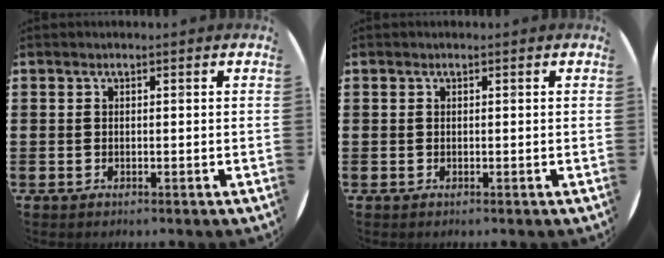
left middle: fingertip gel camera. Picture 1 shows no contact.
{"total": 0.0}